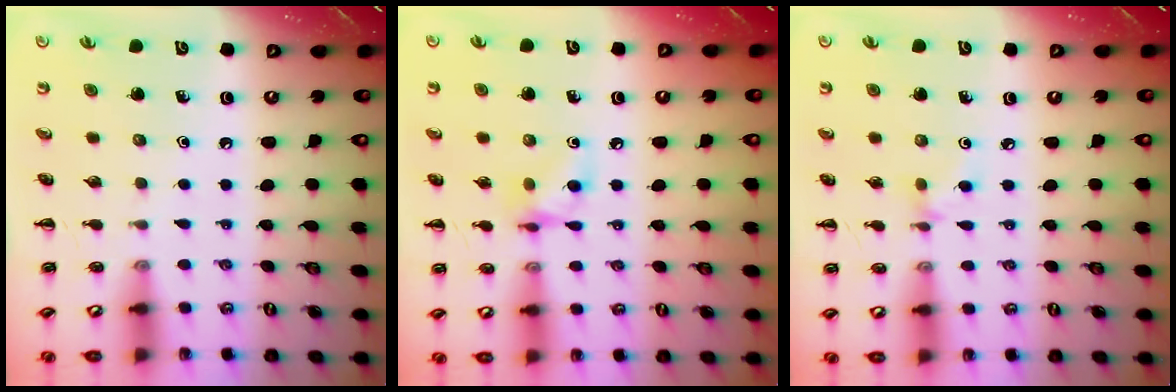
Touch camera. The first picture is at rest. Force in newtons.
{"total": 7.1, "press": 7.1, "slide": 0.2}
{"total": 3.0, "press": 2.8, "slide": 0.9}